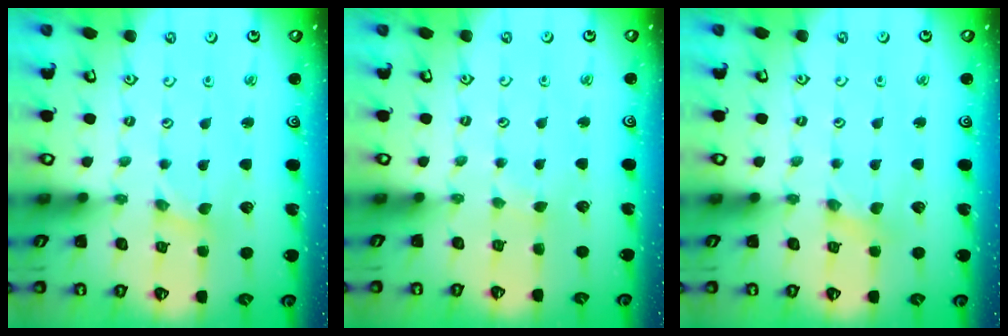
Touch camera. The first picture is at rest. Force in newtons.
{"total": 1.2, "press": 1.2, "slide": 0.2}
{"total": 0.8, "press": 0.8, "slide": 0.2}